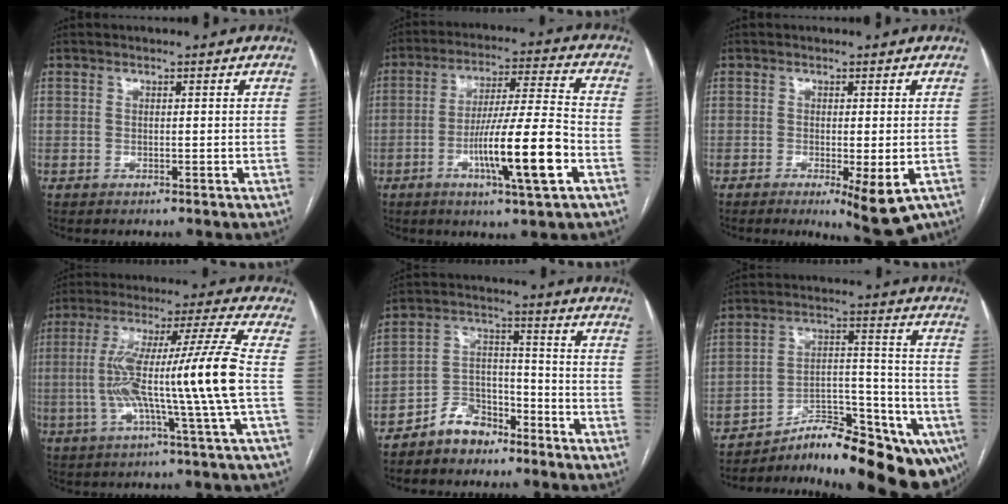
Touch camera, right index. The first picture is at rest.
{"total": 13.3, "force": [-4.7, -0.1, 12.4], "torque": [-0.215, -0.006, -0.081]}
{"total": 6.3, "force": [-2.9, 1.0, 5.5], "torque": [-0.063, -0.015, -0.036]}
{"total": 15.2, "force": [-1.9, -2.1, 14.9], "torque": [-0.268, 0.008, -0.038]}
{"total": 6.8, "force": [-5.1, 4.0, 1.9], "torque": [-0.032, 0.016, -0.092]}
{"total": 17.2, "force": [-14.0, 5.0, 8.6], "torque": [-0.064, 0.054, -0.197]}